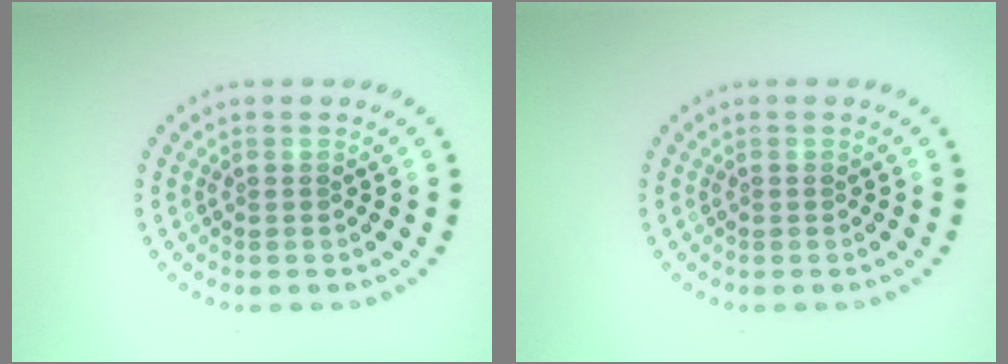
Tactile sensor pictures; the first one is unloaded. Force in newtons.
{"total": 0.0}